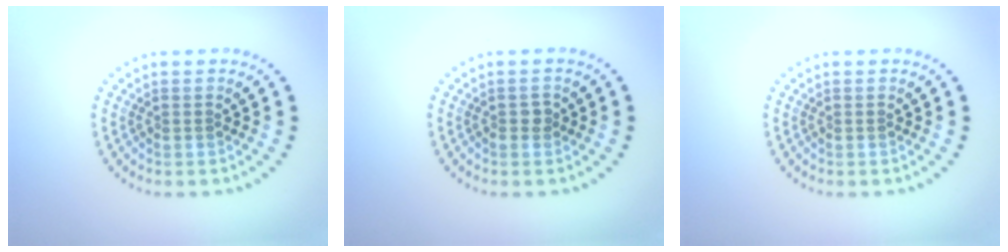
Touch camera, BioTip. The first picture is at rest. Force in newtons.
{"total": 0.9, "press": 0.9, "slide": 0.1}
{"total": 0.0}